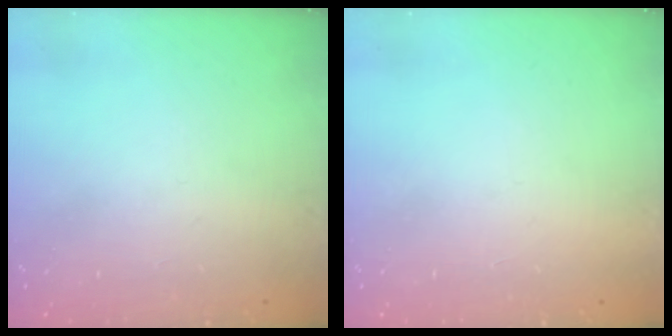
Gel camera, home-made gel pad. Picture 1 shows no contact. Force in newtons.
{"total": 1.5, "press": 1.5, "slide": 0.1}